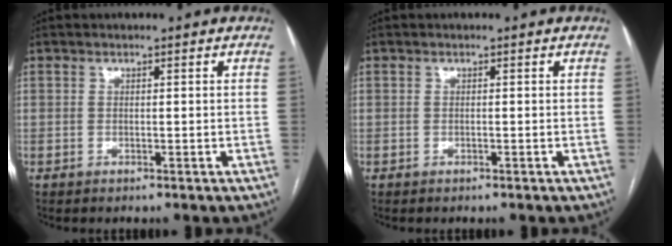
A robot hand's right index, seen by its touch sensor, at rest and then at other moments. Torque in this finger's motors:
{"motor_torque": [0.42, 0.25, -0.01, 0.01]}